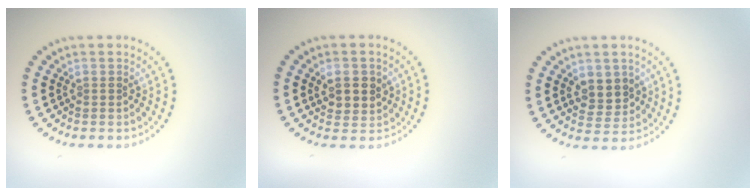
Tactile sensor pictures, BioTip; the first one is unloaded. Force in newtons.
{"total": 2.7, "press": 2.6, "slide": 0.8}
{"total": 2.8, "press": 2.7, "slide": 0.7}